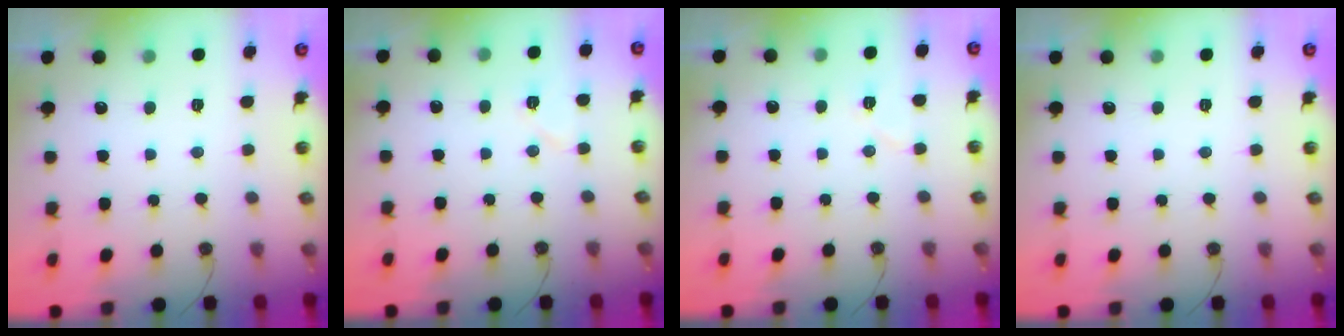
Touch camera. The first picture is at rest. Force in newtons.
{"total": 5.5, "press": 5.4, "slide": 0.9}
{"total": 5.2, "press": 4.9, "slide": 1.7}
{"total": 0.0}